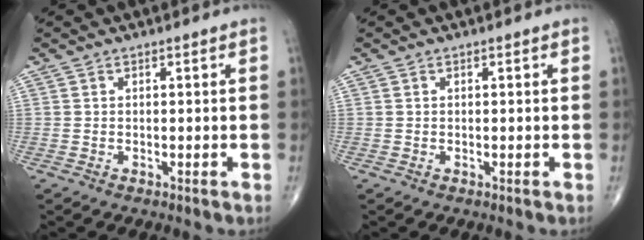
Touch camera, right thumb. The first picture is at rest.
{"total": 0.0}